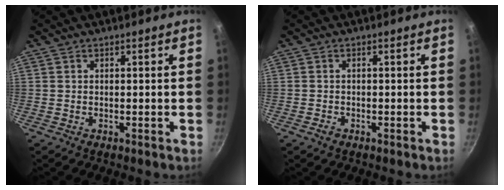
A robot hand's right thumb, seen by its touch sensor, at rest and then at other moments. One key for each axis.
{"total": 1.1, "fx": -0.7, "fy": 0.7, "fz": 0.5, "tx": -0.009, "ty": 0.005, "tz": -0.014}